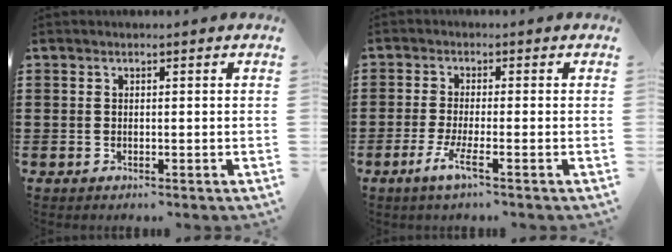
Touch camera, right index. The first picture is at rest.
{"total": 4.1, "force": [-2.2, 0.2, 3.5], "torque": [-0.078, -0.013, -0.043]}